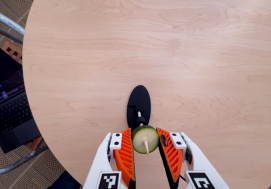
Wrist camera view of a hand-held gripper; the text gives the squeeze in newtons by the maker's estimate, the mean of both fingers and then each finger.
{"total": 8.3, "left": 8.0, "right": 8.6}